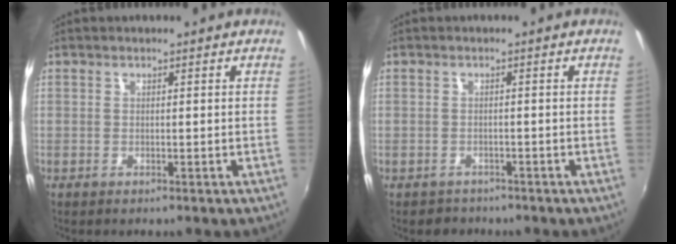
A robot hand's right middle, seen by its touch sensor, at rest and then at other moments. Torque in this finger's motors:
{"motor_torque": [0.25, -0.20, -0.01, -0.01]}